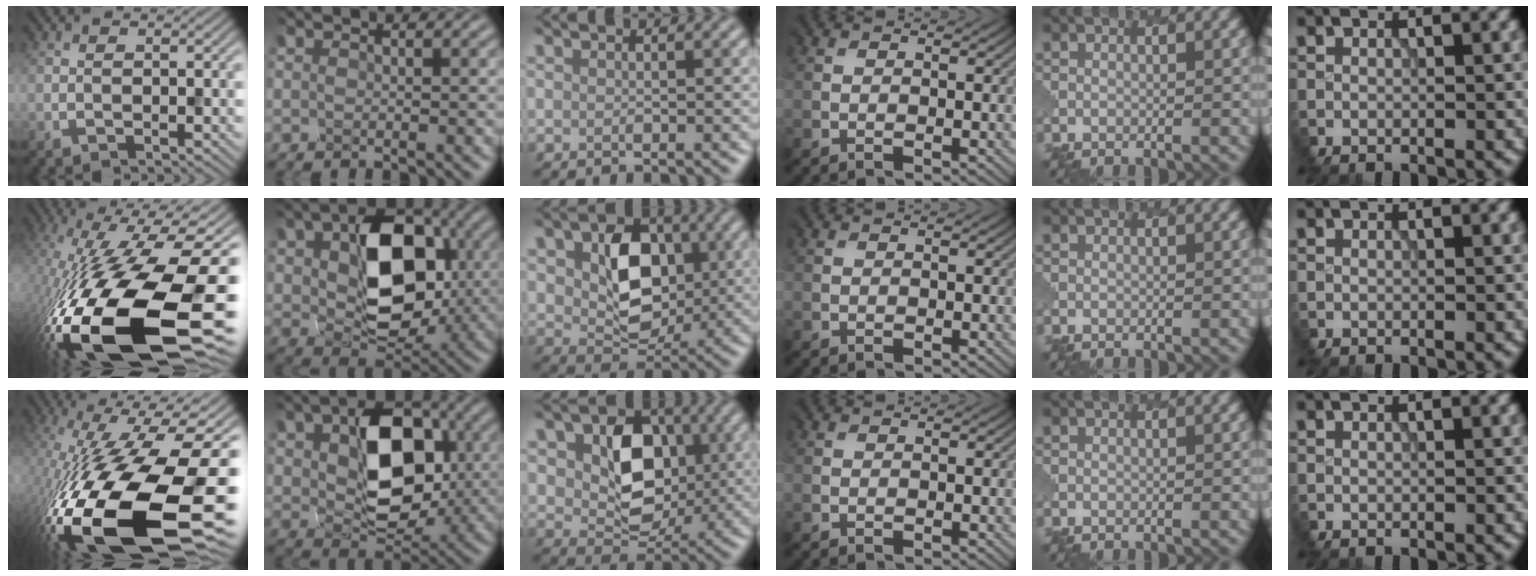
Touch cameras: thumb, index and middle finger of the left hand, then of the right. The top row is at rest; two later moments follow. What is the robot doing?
{"motion": "disassemble", "object": "battery cover"}